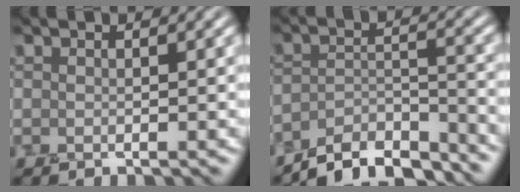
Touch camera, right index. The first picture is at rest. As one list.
[{"total": 7.1, "force": [-6.4, 1.8, 2.6], "torque": [-0.041, -0.006, -0.104]}]